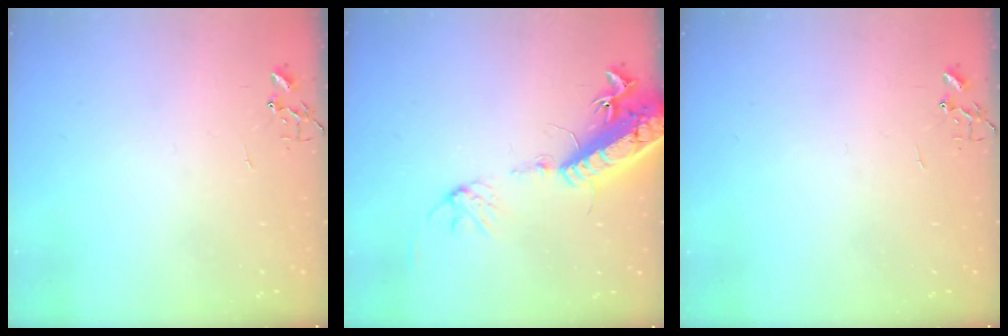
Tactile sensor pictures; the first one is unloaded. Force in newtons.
{"total": 18.2, "press": 17.7, "slide": 4.2}
{"total": 0.0}